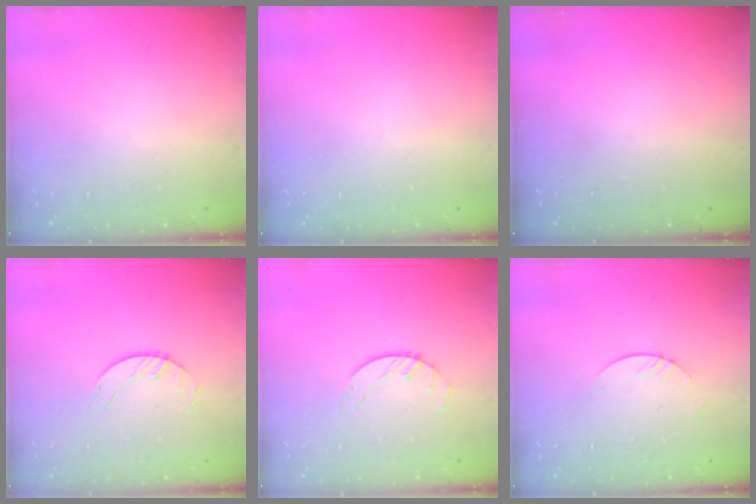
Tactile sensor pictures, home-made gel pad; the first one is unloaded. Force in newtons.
{"total": 0.0}
{"total": 0.0}
{"total": 1.4, "press": 1.4, "slide": 0.2}
{"total": 1.8, "press": 1.7, "slide": 0.3}
{"total": 3.0, "press": 2.9, "slide": 0.3}